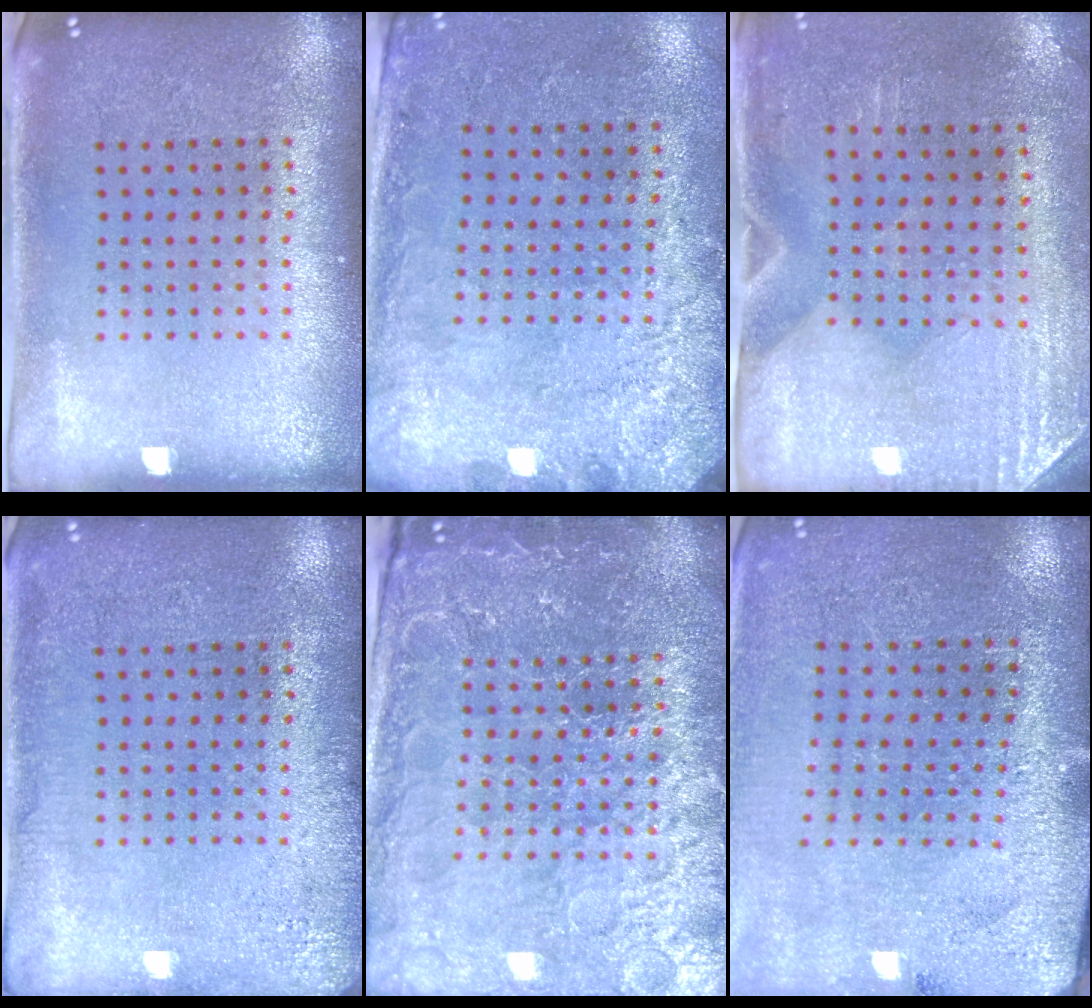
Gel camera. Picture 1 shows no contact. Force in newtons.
{"total": 2.8, "press": 2.0, "slide": 1.9}
{"total": 3.0, "press": 2.5, "slide": 1.5}
{"total": 2.5, "press": 2.4, "slide": 0.5}
{"total": 5.1, "press": 4.7, "slide": 1.9}
{"total": 2.8, "press": 2.8, "slide": 0.2}